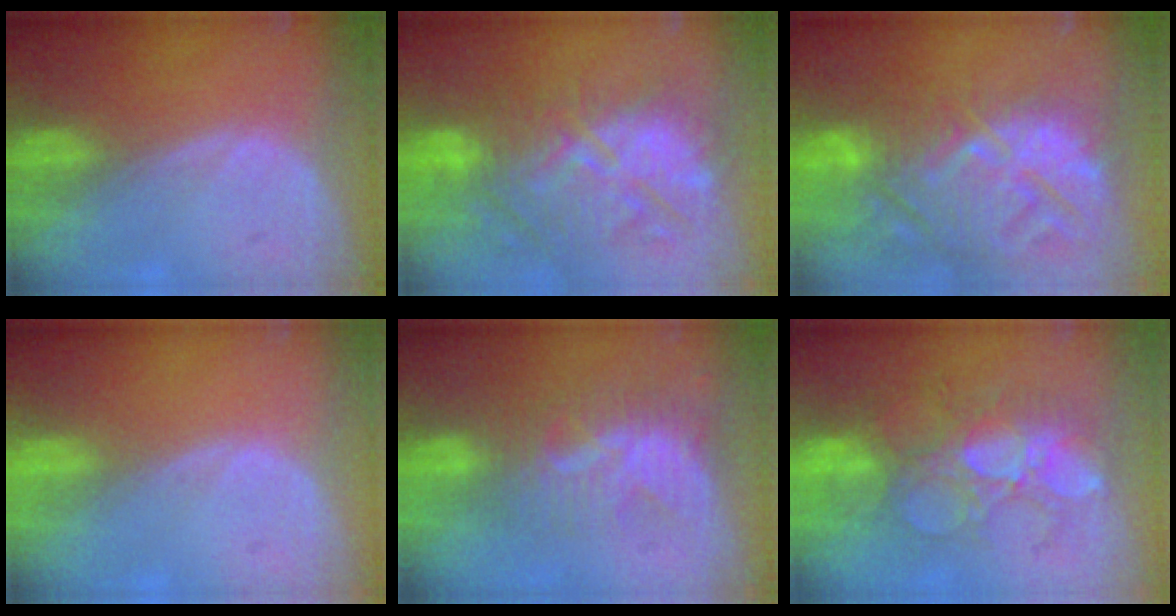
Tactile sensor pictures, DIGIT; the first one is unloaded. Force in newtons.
{"total": 12.1, "press": 11.6, "slide": 3.2}
{"total": 15.3, "press": 13.2, "slide": 7.8}
{"total": 0.0}
{"total": 8.9, "press": 7.6, "slide": 4.5}
{"total": 10.1, "press": 9.2, "slide": 4.0}